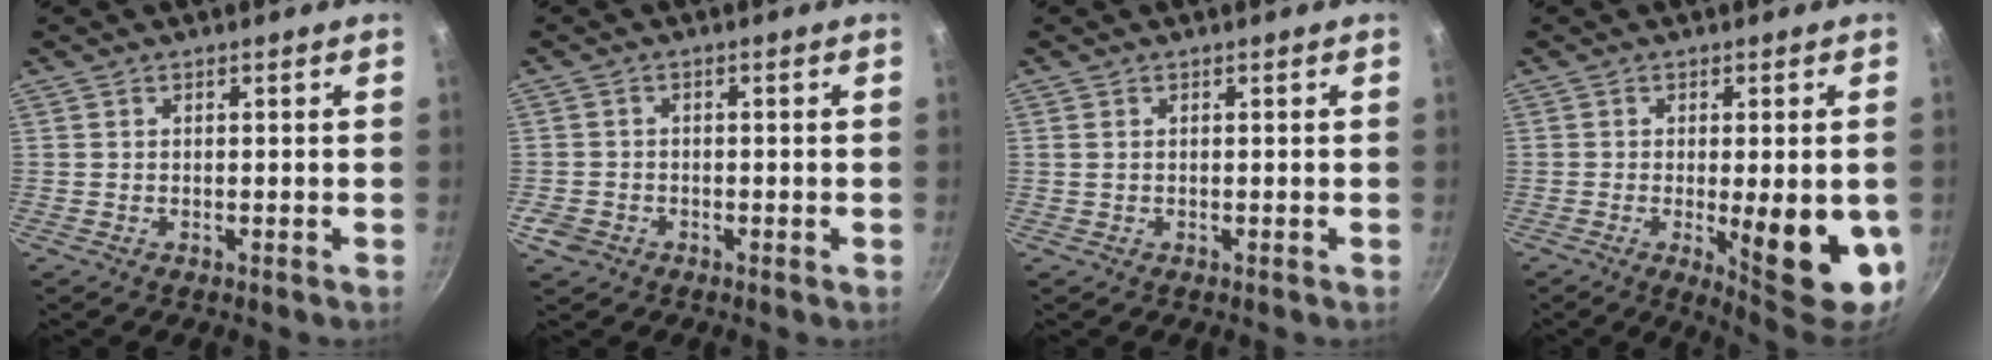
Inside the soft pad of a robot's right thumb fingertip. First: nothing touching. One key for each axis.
{"total": 2.7, "fx": -1.3, "fy": 2.2, "fz": 0.9, "tx": -0.010, "ty": 0.006, "tz": -0.025}
{"total": 0.6, "fx": 0.2, "fy": 0.4, "fz": 0.5, "tx": -0.012, "ty": 0.004, "tz": 0.007}
{"total": 15.2, "fx": -3.3, "fy": 4.7, "fz": 14.0, "tx": -0.148, "ty": -0.021, "tz": -0.027}